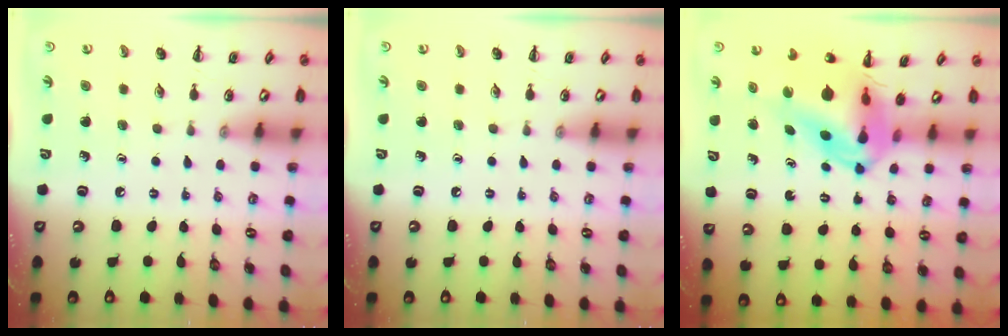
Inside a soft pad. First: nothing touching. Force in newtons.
{"total": 0.0}
{"total": 9.6, "press": 9.1, "slide": 3.0}